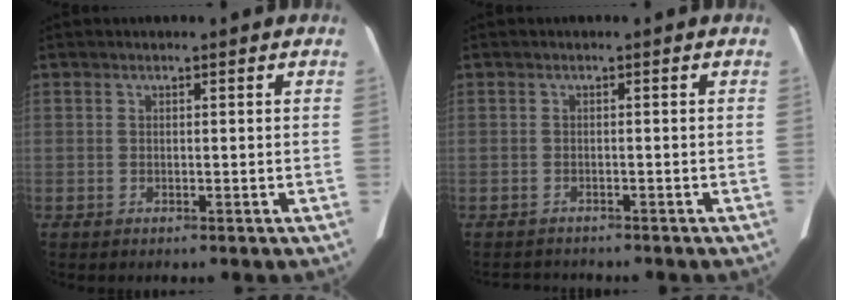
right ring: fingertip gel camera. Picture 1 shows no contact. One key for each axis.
{"total": 3.1, "fx": -3.0, "fy": 0.7, "fz": 0.5, "tx": -0.008, "ty": -0.009, "tz": -0.042}